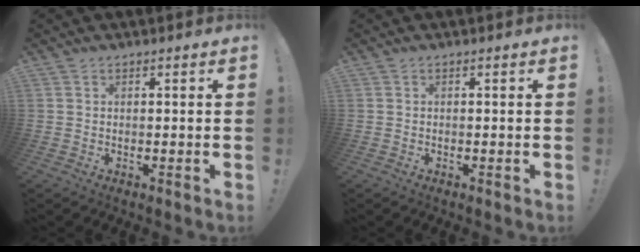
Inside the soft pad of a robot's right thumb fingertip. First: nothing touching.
{"total": 0.0}